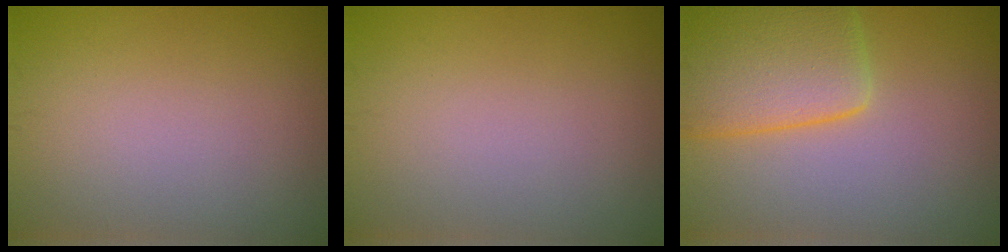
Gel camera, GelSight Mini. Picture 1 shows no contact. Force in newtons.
{"total": 0.0}
{"total": 7.3, "press": 7.2, "slide": 0.6}